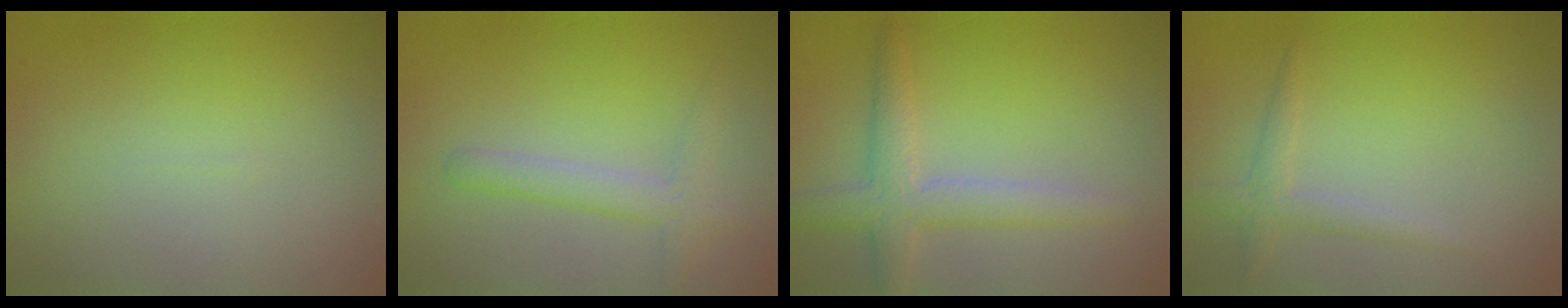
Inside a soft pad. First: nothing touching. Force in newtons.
{"total": 1.8, "press": 1.8, "slide": 0.2}
{"total": 3.7, "press": 3.7, "slide": 0.2}
{"total": 1.7, "press": 1.7, "slide": 0.0}